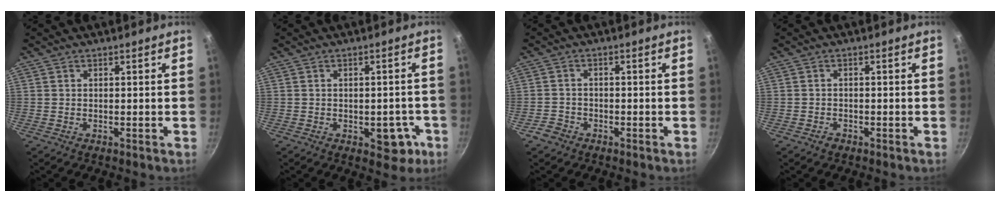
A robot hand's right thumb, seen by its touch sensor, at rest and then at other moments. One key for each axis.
{"total": 6.0, "fx": -2.2, "fy": 3.7, "fz": 4.2, "tx": -0.023, "ty": 0.014, "tz": -0.021}
{"total": 2.8, "fx": -1.9, "fy": 1.9, "fz": 0.6, "tx": -0.008, "ty": 0.023, "tz": -0.033}
{"total": 1.3, "fx": -0.9, "fy": 0.9, "fz": 0.3, "tx": -0.008, "ty": 0.010, "tz": -0.014}